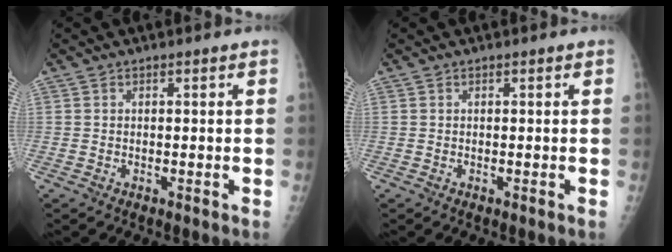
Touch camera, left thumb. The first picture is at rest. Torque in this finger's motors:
{"motor_torque": [0.20, 0.00, 0.00, 0.00, 0.01]}